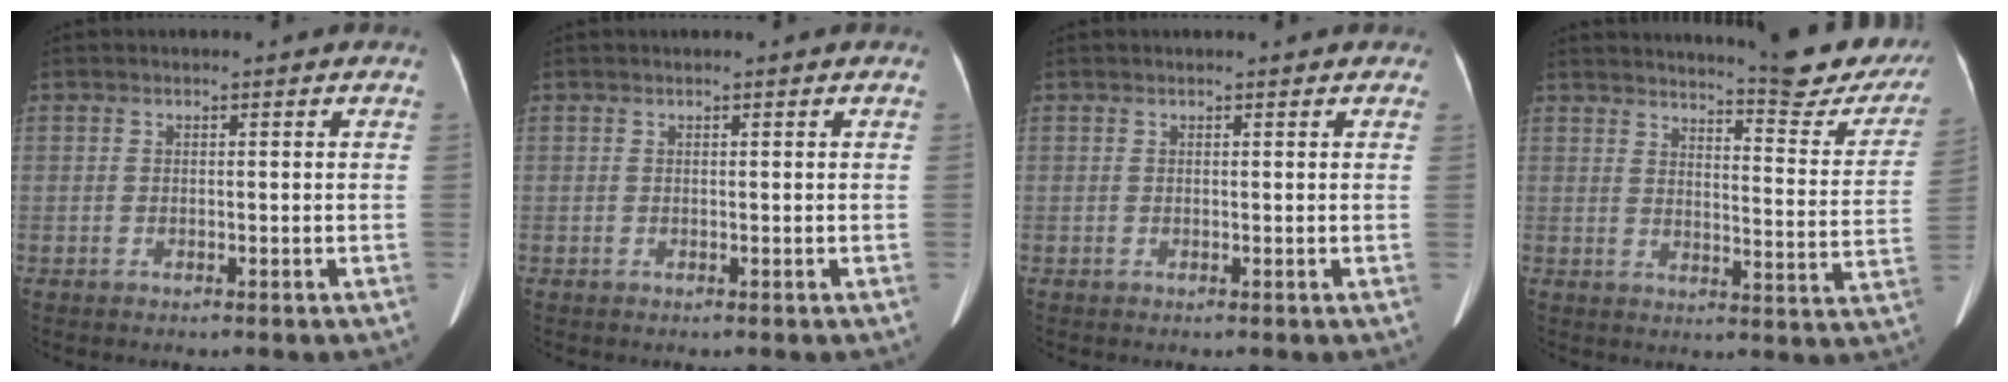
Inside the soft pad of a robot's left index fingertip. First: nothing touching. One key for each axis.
{"total": 0.0}
{"total": 2.2, "fx": 1.9, "fy": 0.6, "fz": 0.9, "tx": -0.011, "ty": 0.021, "tz": 0.016}
{"total": 17.9, "fx": 16.4, "fy": 1.7, "fz": 7.0, "tx": -0.083, "ty": -0.077, "tz": 0.184}